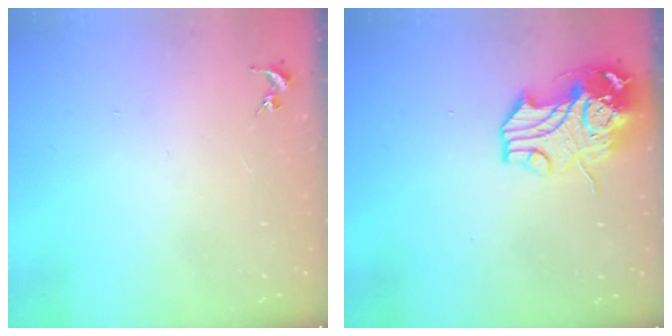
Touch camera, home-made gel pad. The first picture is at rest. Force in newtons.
{"total": 13.9, "press": 13.7, "slide": 2.3}